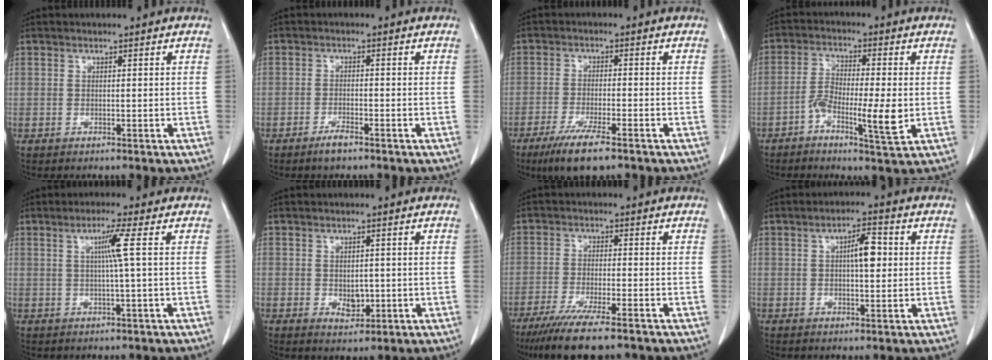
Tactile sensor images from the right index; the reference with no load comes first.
{"total": 2.4, "force": [-1.8, 0.3, 1.5], "torque": [-0.034, -0.002, -0.032]}
{"total": 7.9, "force": [-5.3, 0.9, 5.9], "torque": [-0.108, -0.020, -0.087]}
{"total": 7.5, "force": [-2.3, 1.2, 7.1], "torque": [-0.133, 0.002, -0.042]}
{"total": 3.9, "force": [0.7, -1.2, 3.6], "torque": [-0.072, 0.000, 0.015]}
{"total": 2.9, "force": [-0.4, 2.0, 2.1], "torque": [-0.030, -0.003, 0.003]}
{"total": 10.3, "force": [-7.7, 0.8, 6.8], "torque": [-0.110, -0.025, -0.123]}
{"total": 4.8, "force": [0.7, 1.4, 4.6], "torque": [-0.076, 0.009, 0.010]}